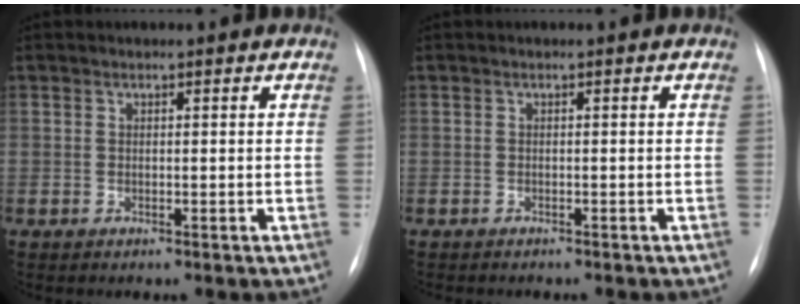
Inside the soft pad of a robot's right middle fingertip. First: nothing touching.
{"total": 2.4, "force": [-2.1, 0.6, 1.0], "torque": [-0.019, -0.007, -0.018]}